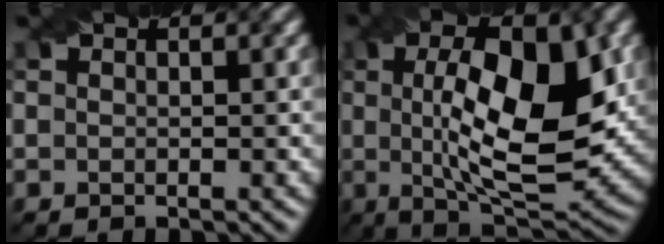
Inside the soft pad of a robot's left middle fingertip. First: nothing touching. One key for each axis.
{"total": 12.1, "fx": 1.1, "fy": 4.4, "fz": 11.2, "tx": -0.169, "ty": 0.002, "tz": 0.020}